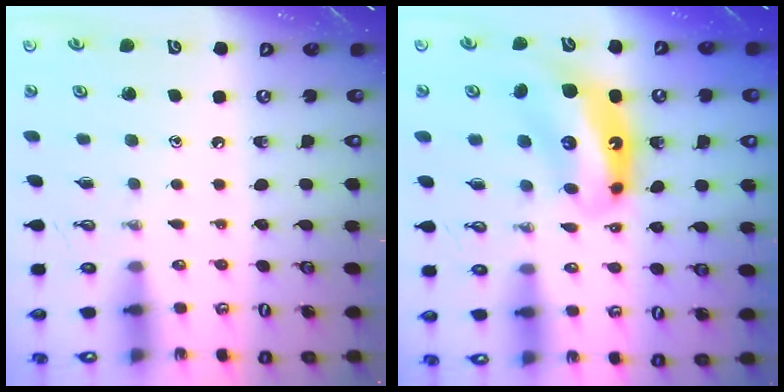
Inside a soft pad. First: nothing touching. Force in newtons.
{"total": 11.3, "press": 11.2, "slide": 1.0}